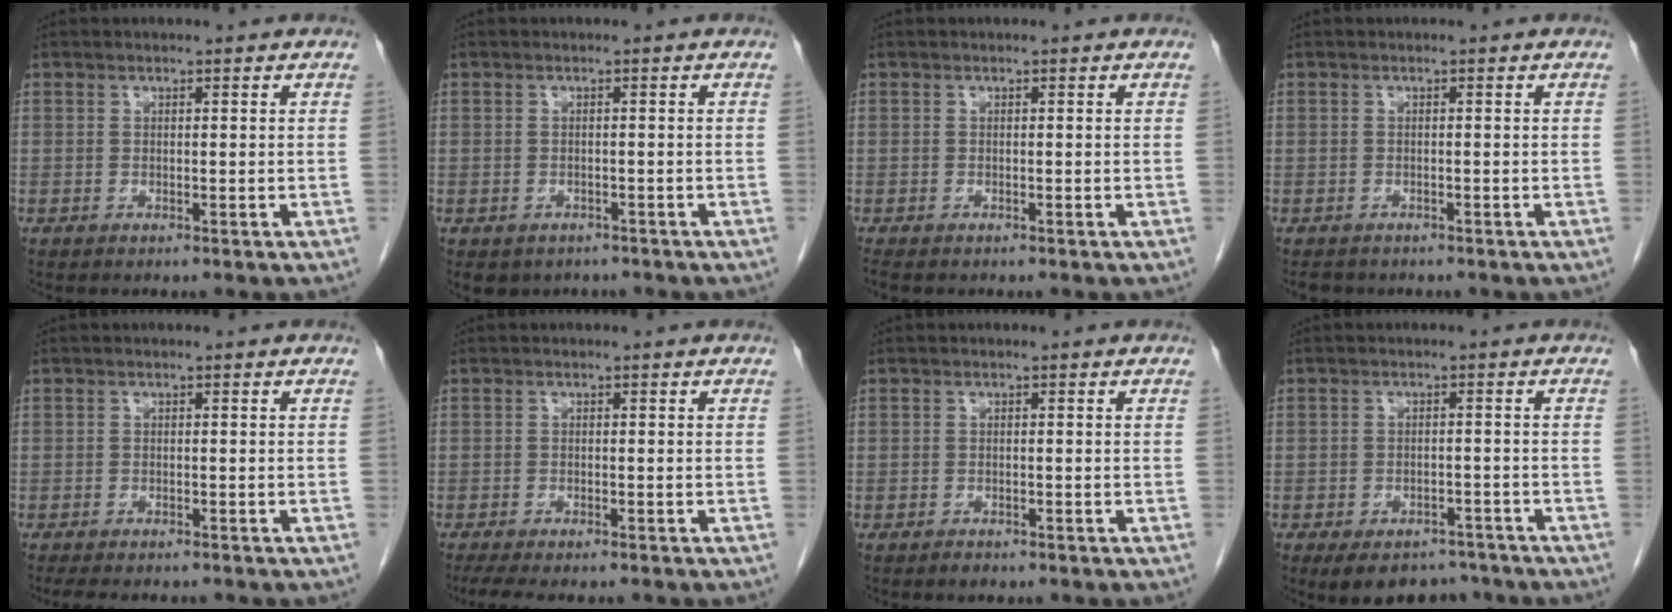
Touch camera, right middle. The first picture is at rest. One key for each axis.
{"total": 4.6, "fx": -3.5, "fy": 2.8, "fz": 0.8, "tx": -0.003, "ty": 0.005, "tz": -0.044}
{"total": 1.3, "fx": -1.1, "fy": 0.4, "fz": 0.5, "tx": -0.014, "ty": -0.004, "tz": -0.016}
{"total": 2.2, "fx": -1.9, "fy": 1.1, "fz": 0.4, "tx": -0.012, "ty": -0.003, "tz": -0.027}
{"total": 6.2, "fx": -5.3, "fy": 1.4, "fz": 2.7, "tx": -0.035, "ty": -0.009, "tz": -0.076}
{"total": 6.7, "fx": -5.6, "fy": 1.2, "fz": 3.6, "tx": -0.049, "ty": -0.014, "tz": -0.083}
{"total": 1.0, "fx": -0.8, "fy": 0.4, "fz": 0.4, "tx": -0.008, "ty": -0.002, "tz": -0.010}
{"total": 8.8, "fx": -6.9, "fy": 4.6, "fz": 3.1, "tx": -0.035, "ty": 0.004, "tz": -0.095}